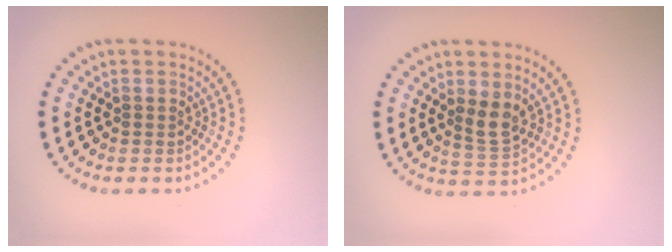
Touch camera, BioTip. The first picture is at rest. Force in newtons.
{"total": 2.1, "press": 1.8, "slide": 1.2}